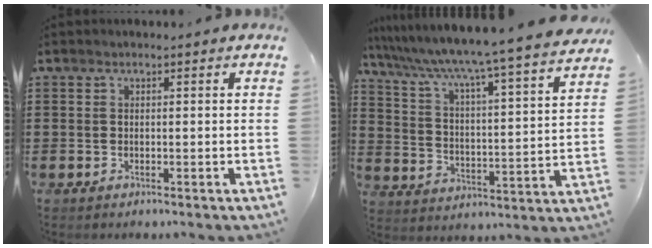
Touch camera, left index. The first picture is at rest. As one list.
[{"total": 5.6, "force": [4.9, -1.2, 2.5], "torque": [-0.072, -0.059, 0.067]}]